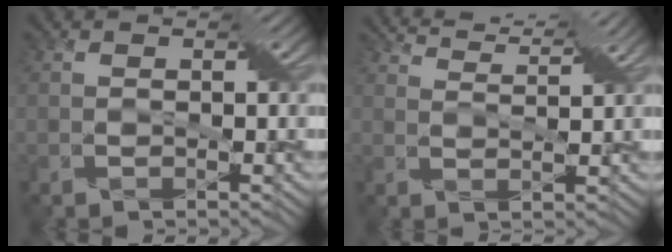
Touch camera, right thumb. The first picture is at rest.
{"total": 5.4, "force": [5.1, -0.3, 1.6], "torque": [-0.054, 0.002, 0.087]}